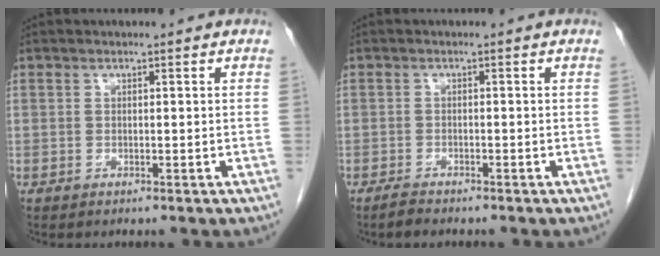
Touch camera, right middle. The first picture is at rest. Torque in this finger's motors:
{"motor_torque": [0.64, -0.78, 0.12, 0.03]}